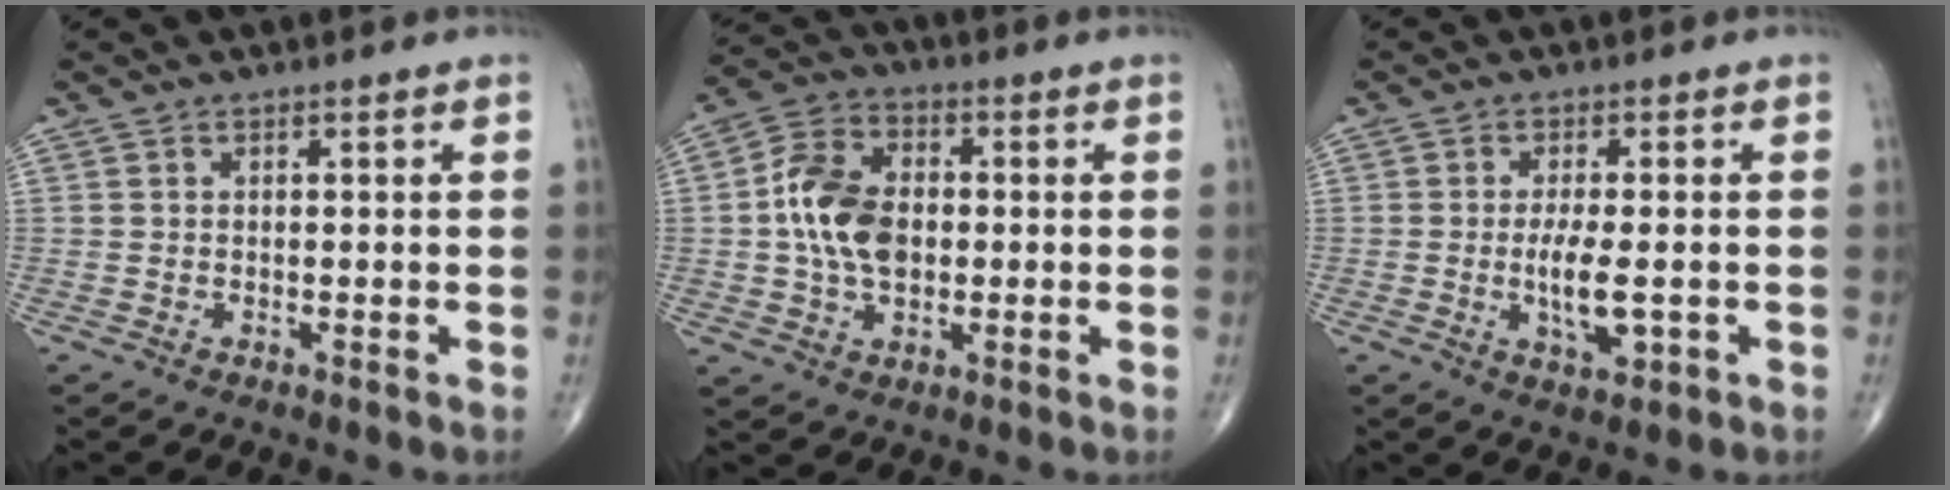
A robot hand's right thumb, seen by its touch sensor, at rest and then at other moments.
{"total": 12.2, "force": [0.0, 8.1, 9.1], "torque": [-0.158, 0.018, -0.005]}
{"total": 6.2, "force": [-1.0, 2.2, 5.7], "torque": [-0.106, -0.010, -0.015]}